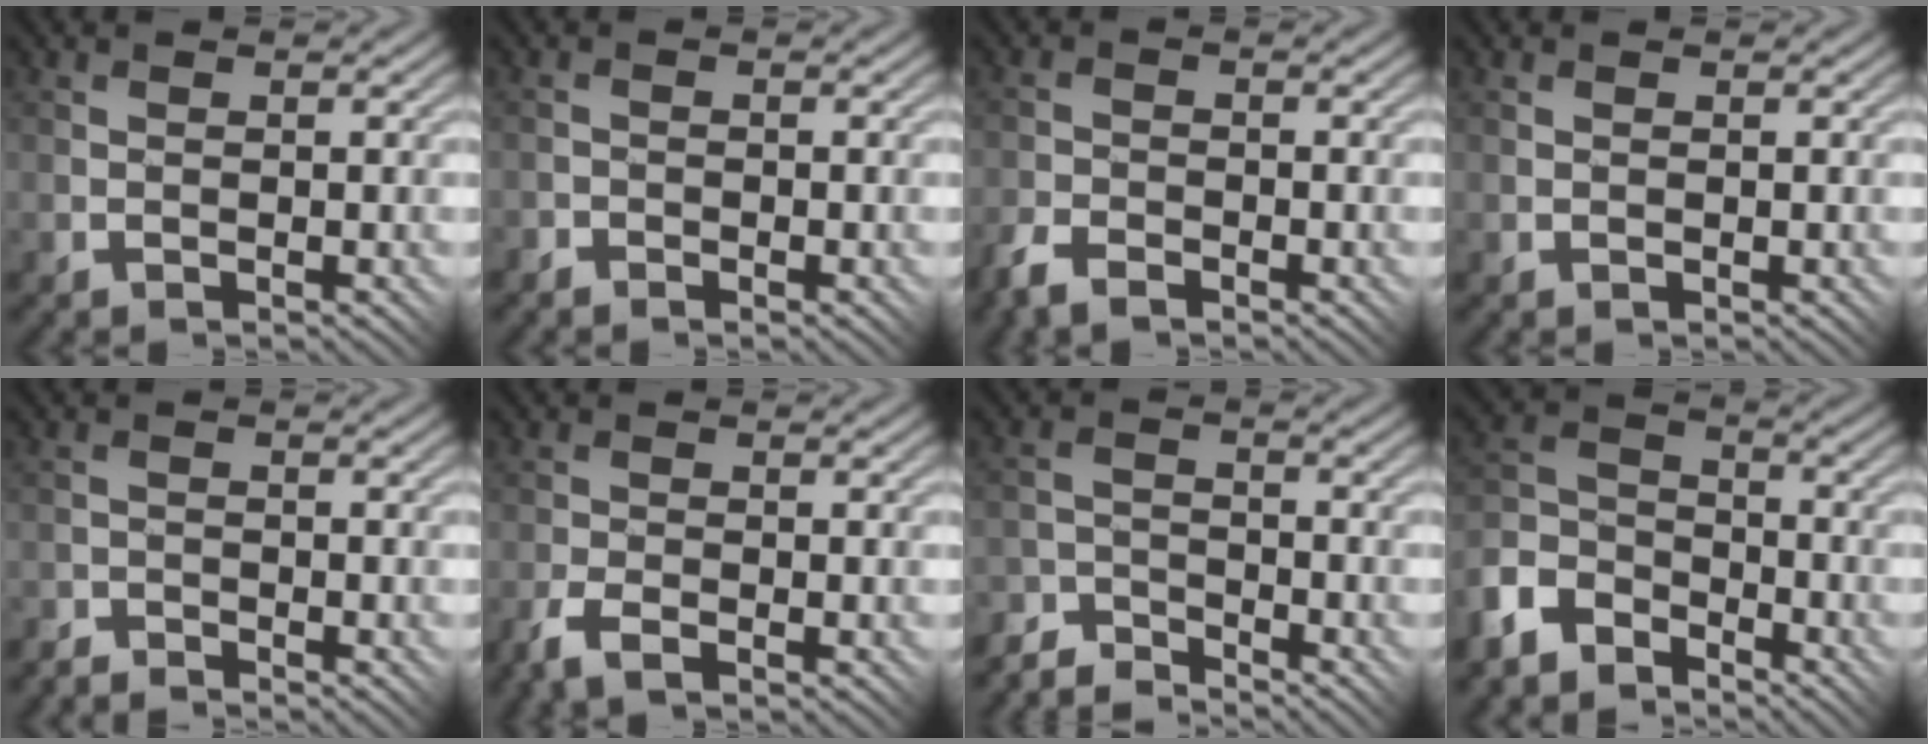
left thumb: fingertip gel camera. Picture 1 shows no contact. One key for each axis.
{"total": 1.3, "fx": -1.1, "fy": 0.6, "fz": 0.1, "tx": 0.000, "ty": 0.009, "tz": -0.021}
{"total": 4.1, "fx": -3.1, "fy": 1.8, "fz": 2.1, "tx": -0.047, "ty": -0.002, "tz": -0.064}
{"total": 0.0}
{"total": 2.3, "fx": -2.3, "fy": 0.2, "fz": 0.1, "tx": 0.001, "ty": 0.004, "tz": -0.049}
{"total": 3.7, "fx": -2.3, "fy": 1.4, "fz": 2.5, "tx": -0.052, "ty": -0.002, "tz": -0.046}
{"total": 4.8, "fx": -4.7, "fy": 0.8, "fz": 0.6, "tx": -0.009, "ty": 0.007, "tz": -0.099}
{"total": 7.9, "fx": -6.0, "fy": 4.2, "fz": 2.9, "tx": -0.070, "ty": 0.000, "tz": -0.141}